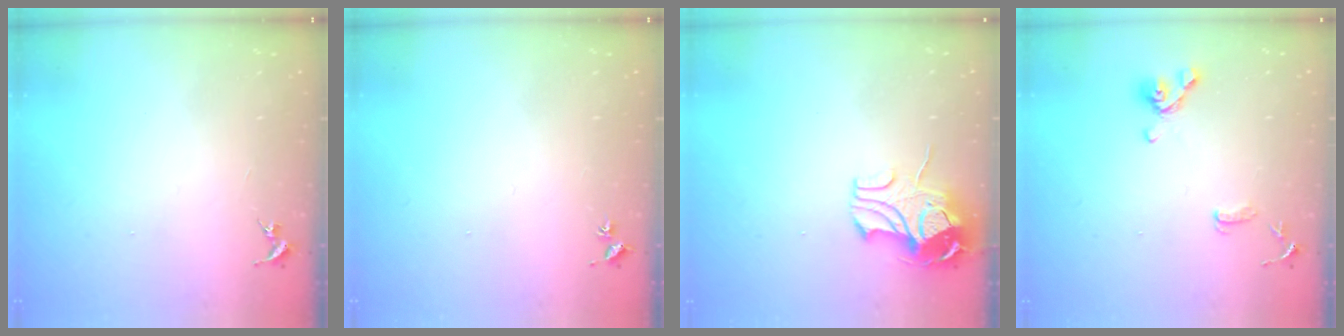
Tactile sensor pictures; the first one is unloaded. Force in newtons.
{"total": 2.1, "press": 2.1, "slide": 0.2}
{"total": 12.4, "press": 12.3, "slide": 1.3}
{"total": 11.6, "press": 11.4, "slide": 2.1}